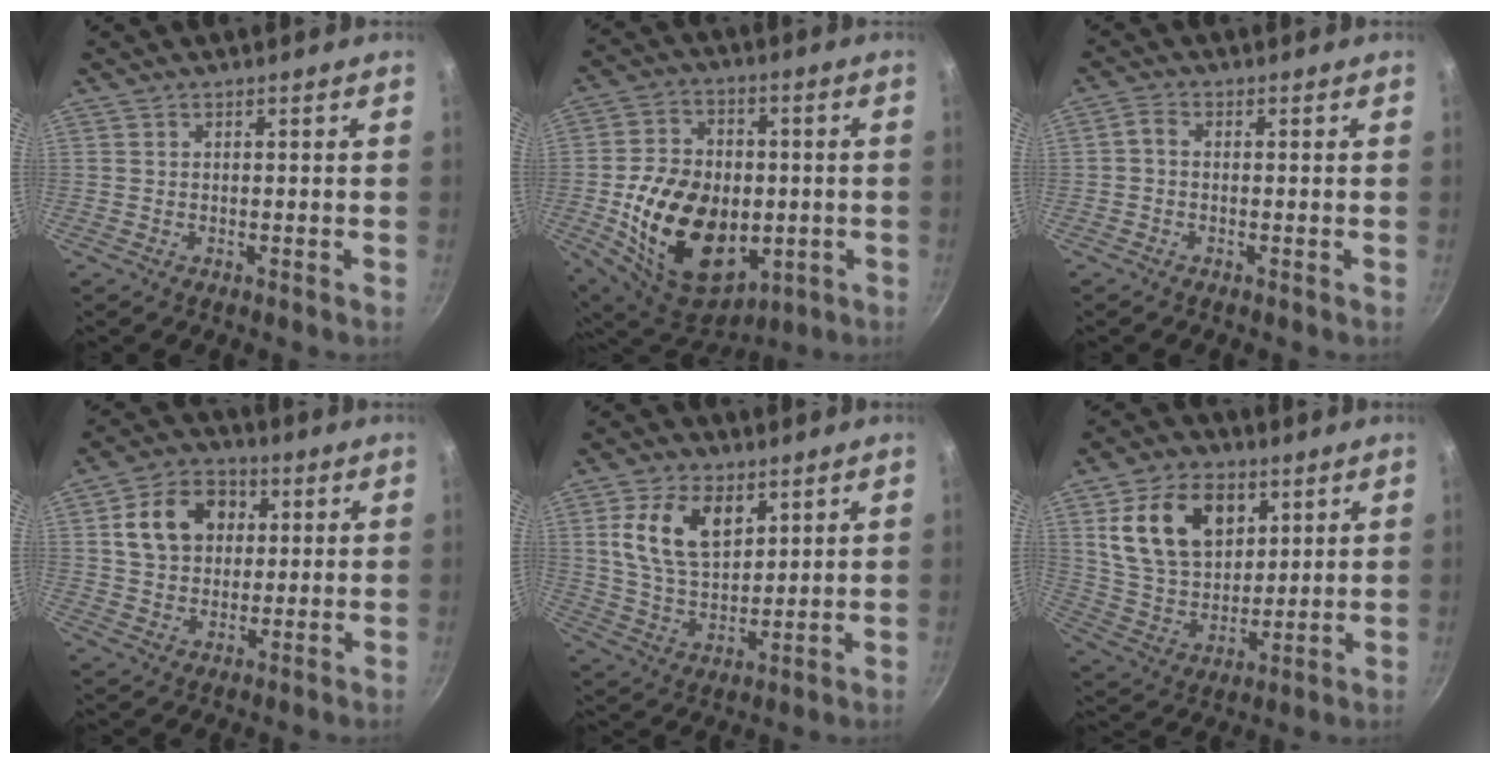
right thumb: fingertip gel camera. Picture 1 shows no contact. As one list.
[{"total": 23.1, "force": [-3.3, 16.2, 16.0], "torque": [-0.260, 0.013, -0.036]}, {"total": 1.9, "force": [-0.5, 1.2, 1.3], "torque": [-0.032, 0.009, -0.018]}, {"total": 12.4, "force": [3.2, 9.7, 7.1], "torque": [-0.097, 0.014, 0.046]}, {"total": 13.2, "force": [5.0, 8.1, 9.1], "torque": [-0.145, -0.021, 0.094]}, {"total": 17.6, "force": [6.6, 12.0, 11.1], "torque": [-0.166, -0.019, 0.124]}]